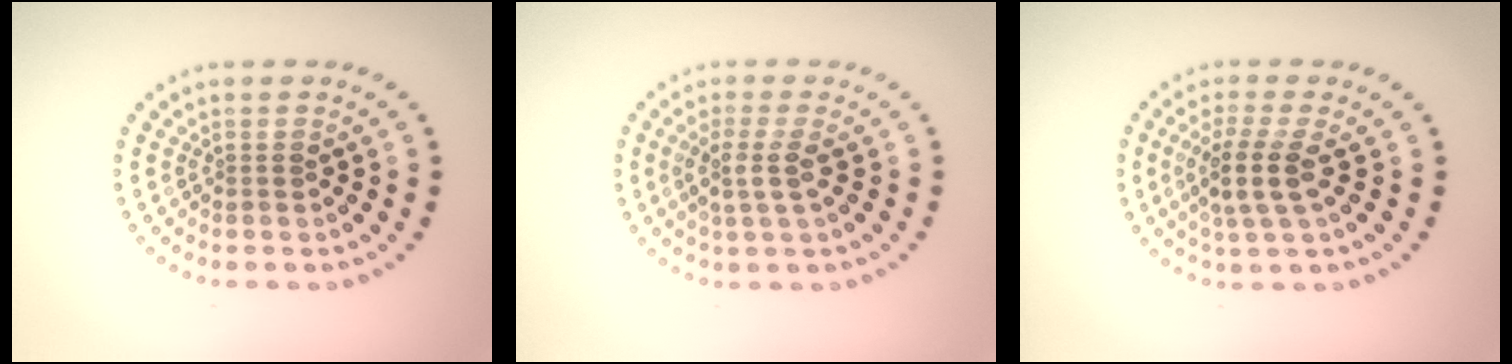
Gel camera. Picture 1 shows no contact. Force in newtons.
{"total": 2.4, "press": 2.0, "slide": 1.4}
{"total": 3.5, "press": 2.9, "slide": 2.1}